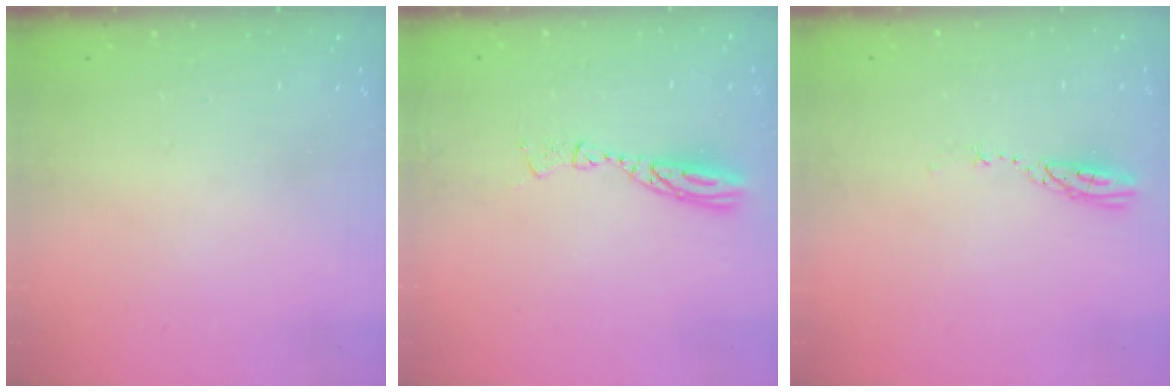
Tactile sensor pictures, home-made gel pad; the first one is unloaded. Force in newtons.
{"total": 8.0, "press": 8.0, "slide": 0.7}
{"total": 3.7, "press": 3.6, "slide": 0.3}